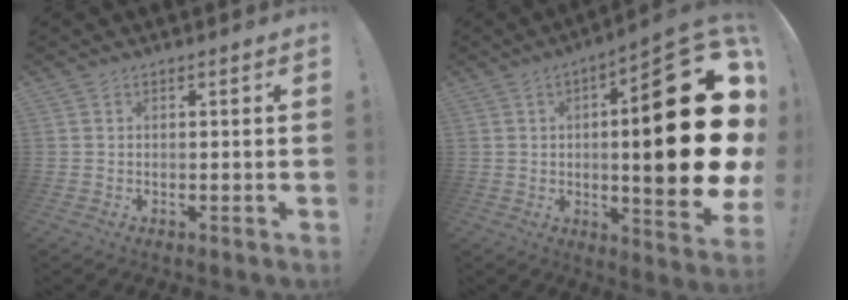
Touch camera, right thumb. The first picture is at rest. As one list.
[{"total": 30.1, "force": [2.3, 6.9, 29.2], "torque": [-0.423, -0.030, 0.037]}]